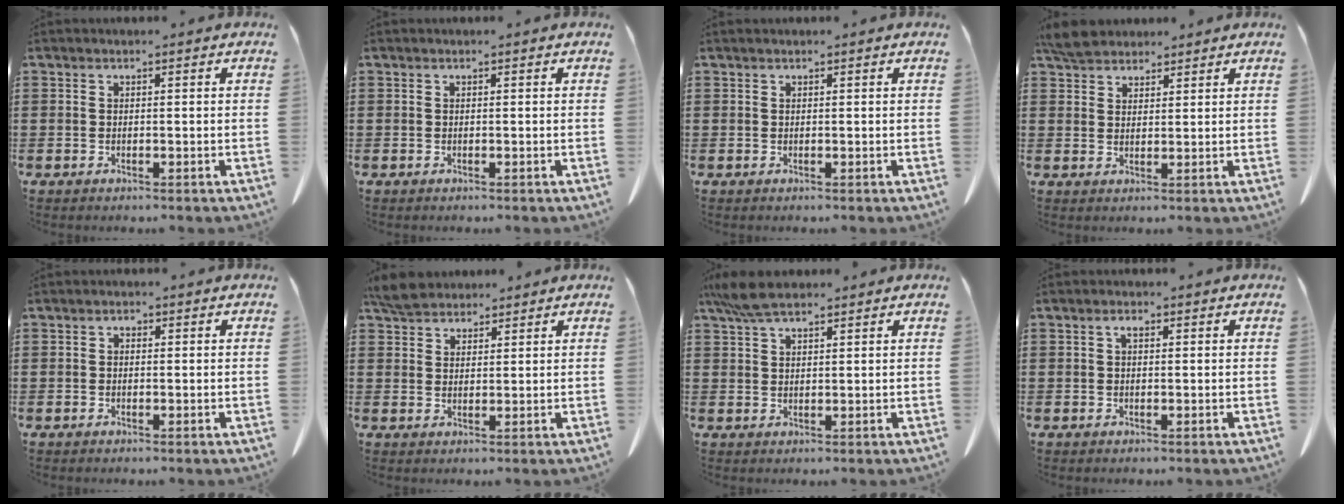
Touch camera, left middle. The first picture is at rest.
{"total": 0.0}
{"total": 0.0}
{"total": 4.5, "force": [4.0, 1.4, 1.4], "torque": [-0.040, -0.001, 0.080]}
{"total": 0.6, "force": [0.1, 0.4, 0.4], "torque": [-0.011, 0.001, 0.002]}
{"total": 4.6, "force": [4.1, 1.5, 1.4], "torque": [-0.040, -0.001, 0.081]}
{"total": 5.8, "force": [4.5, 1.5, 3.4], "torque": [-0.079, -0.003, 0.085]}
{"total": 1.3, "force": [0.5, 0.6, 1.1], "torque": [-0.024, 0.003, 0.009]}